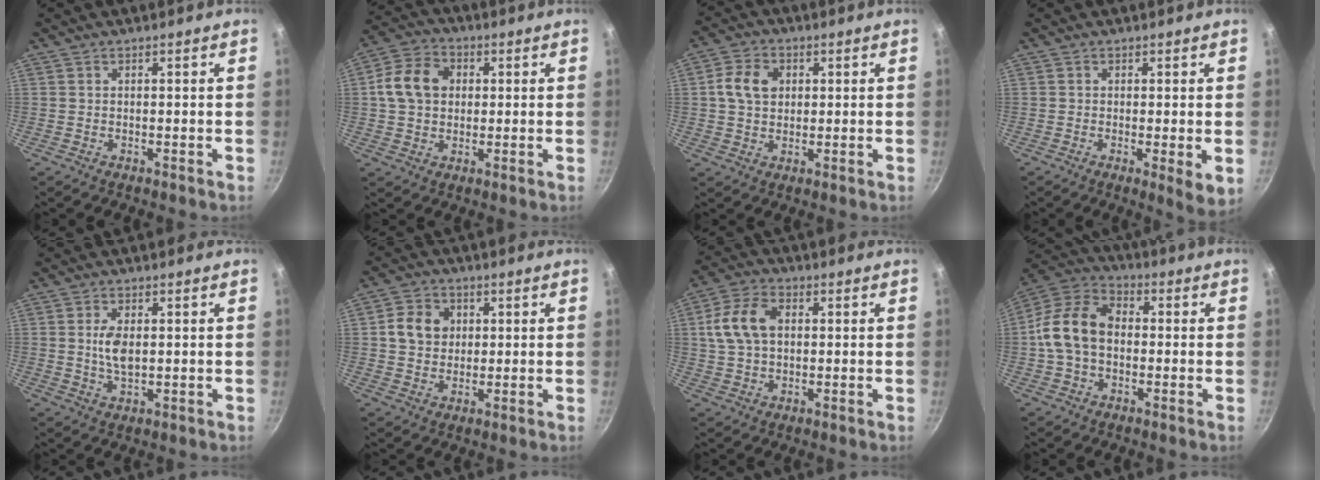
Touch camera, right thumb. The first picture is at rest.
{"total": 10.4, "force": [1.4, 8.1, 6.4], "torque": [-0.106, 0.019, 0.018]}
{"total": 7.2, "force": [1.4, 5.5, 4.4], "torque": [-0.071, 0.005, 0.022]}
{"total": 4.1, "force": [-0.5, 0.8, 4.0], "torque": [-0.067, -0.016, -0.012]}
{"total": 4.9, "force": [0.5, 2.5, 4.2], "torque": [-0.081, -0.005, 0.012]}
{"total": 7.5, "force": [1.3, 6.4, 3.7], "torque": [-0.046, 0.001, 0.019]}
{"total": 10.2, "force": [1.7, 6.8, 7.4], "torque": [-0.144, 0.018, 0.029]}
{"total": 13.2, "force": [-0.5, 9.2, 9.3], "torque": [-0.175, 0.037, -0.019]}